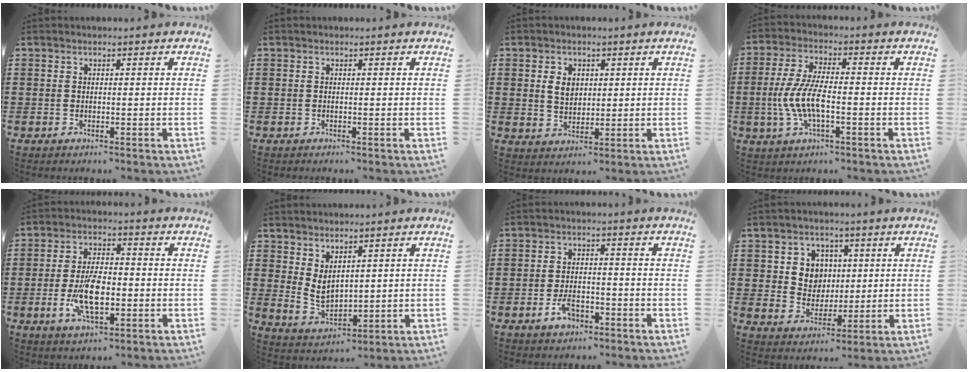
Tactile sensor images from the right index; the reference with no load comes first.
{"total": 0.0}
{"total": 3.9, "force": [0.9, 2.8, 2.5], "torque": [-0.057, 0.010, 0.016]}
{"total": 7.5, "force": [-1.9, 2.6, 6.7], "torque": [-0.157, -0.010, -0.043]}
{"total": 9.0, "force": [-1.9, 4.0, 7.8], "torque": [-0.172, -0.005, -0.037]}
{"total": 4.1, "force": [2.4, 2.4, 2.3], "torque": [-0.053, -0.004, 0.046]}
{"total": 3.8, "force": [-2.2, 1.9, 2.4], "torque": [-0.050, 0.002, -0.043]}
{"total": 6.0, "force": [1.5, 5.4, 1.9], "torque": [-0.047, 0.013, 0.024]}